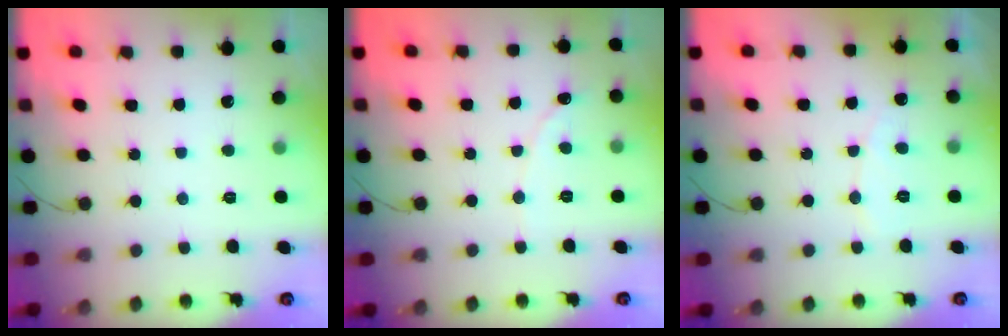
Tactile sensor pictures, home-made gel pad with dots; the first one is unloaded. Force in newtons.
{"total": 0.7, "press": 0.7, "slide": 0.0}
{"total": 4.4, "press": 4.4, "slide": 0.4}